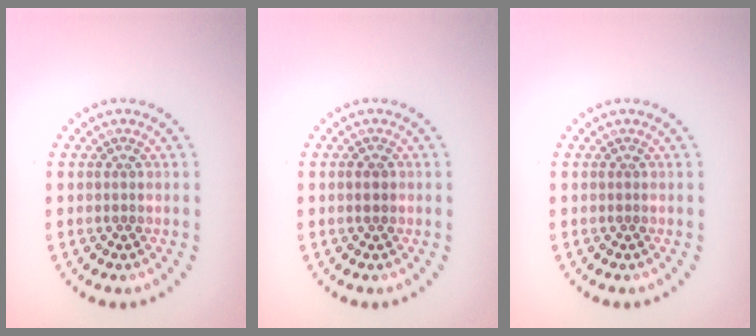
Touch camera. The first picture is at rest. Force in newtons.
{"total": 0.7, "press": 0.7, "slide": 0.1}
{"total": 0.0}